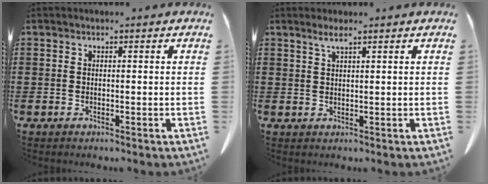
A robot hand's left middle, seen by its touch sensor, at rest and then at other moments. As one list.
[{"total": 2.1, "force": [1.5, 0.1, 1.4], "torque": [-0.031, -0.001, 0.027]}]